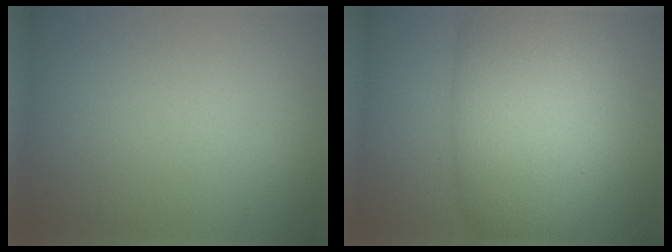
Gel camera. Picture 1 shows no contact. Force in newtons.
{"total": 11.1, "press": 11.1, "slide": 0.3}